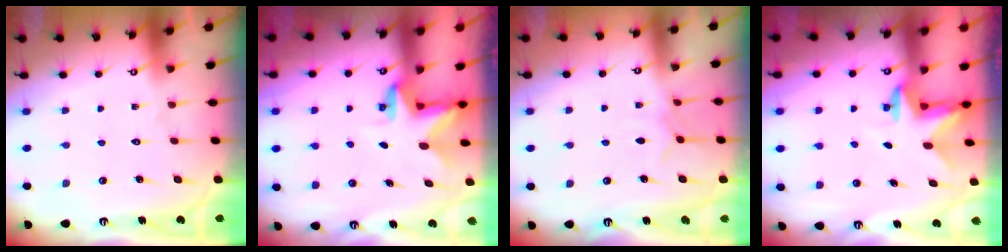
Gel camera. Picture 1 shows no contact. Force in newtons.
{"total": 2.8, "press": 2.8, "slide": 0.2}
{"total": 3.5, "press": 3.5, "slide": 0.7}
{"total": 2.4, "press": 2.4, "slide": 0.4}